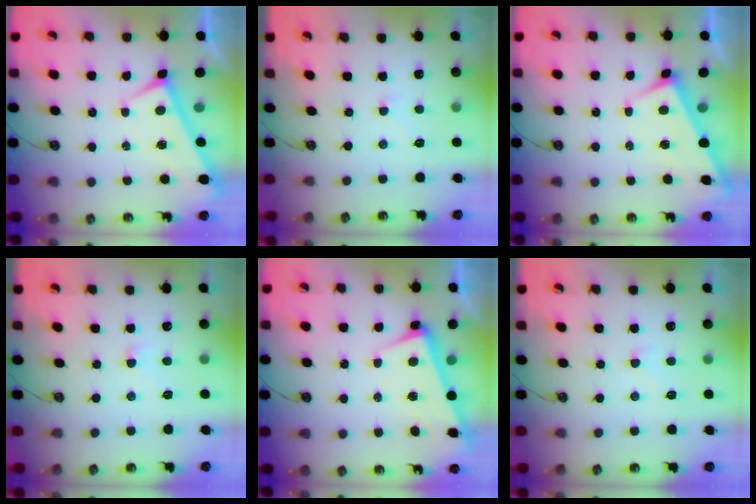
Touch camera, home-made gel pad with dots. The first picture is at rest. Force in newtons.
{"total": 2.6, "press": 2.6, "slide": 0.7}
{"total": 2.6, "press": 2.6, "slide": 0.2}
{"total": 2.8, "press": 2.8, "slide": 0.5}
{"total": 2.6, "press": 2.5, "slide": 0.7}
{"total": 2.5, "press": 2.5, "slide": 0.4}